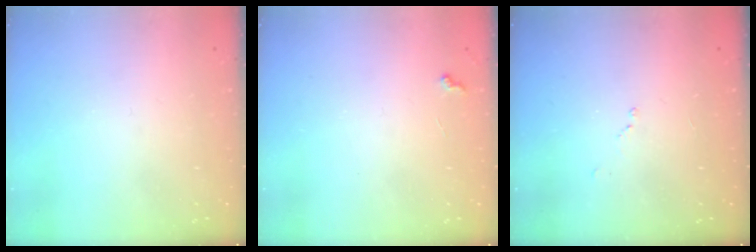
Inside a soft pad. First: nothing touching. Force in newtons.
{"total": 4.8, "press": 4.8, "slide": 0.5}
{"total": 7.6, "press": 7.6, "slide": 0.9}